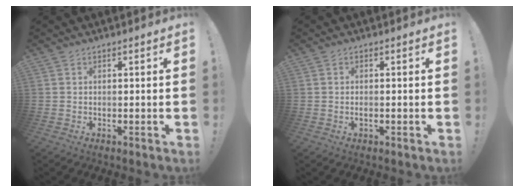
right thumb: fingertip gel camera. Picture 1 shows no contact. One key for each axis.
{"total": 1.2, "fx": -0.5, "fy": 0.5, "fz": 1.0, "tx": -0.017, "ty": 0.000, "tz": -0.010}